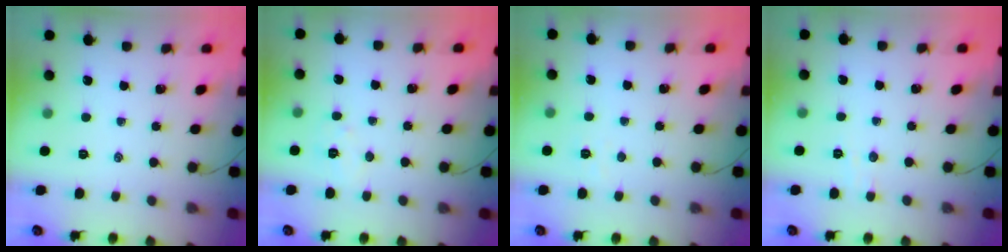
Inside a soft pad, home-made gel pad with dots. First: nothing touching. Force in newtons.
{"total": 4.6, "press": 4.5, "slide": 0.8}
{"total": 1.8, "press": 1.7, "slide": 0.5}
{"total": 2.4, "press": 2.3, "slide": 0.6}